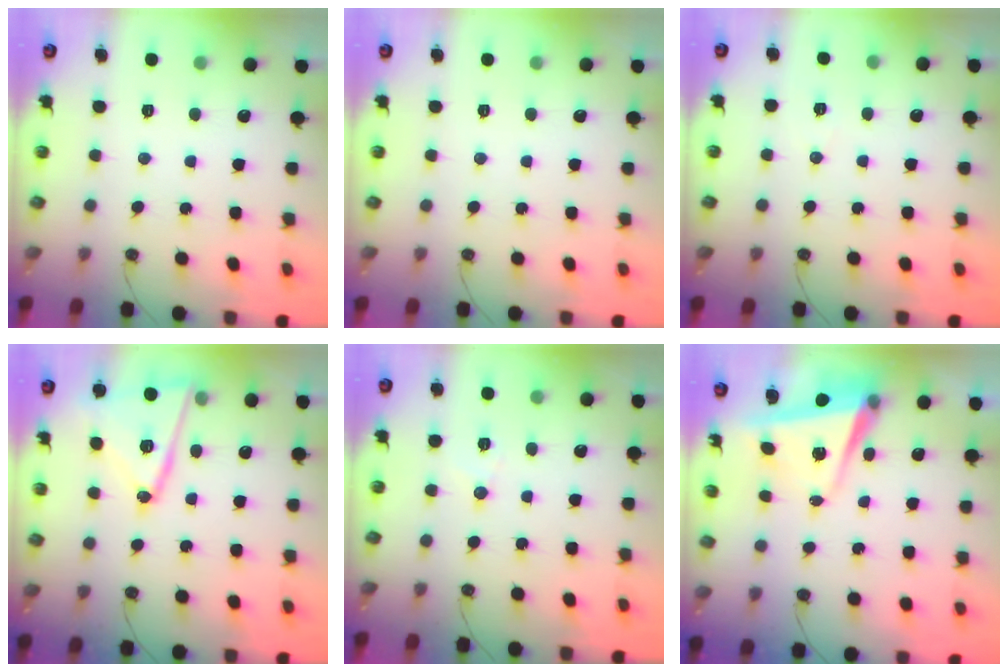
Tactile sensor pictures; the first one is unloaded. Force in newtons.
{"total": 0.0}
{"total": 5.9, "press": 4.1, "slide": 4.2}
{"total": 16.6, "press": 16.5, "slide": 1.7}
{"total": 4.8, "press": 4.7, "slide": 1.0}
{"total": 5.0, "press": 4.9, "slide": 1.2}